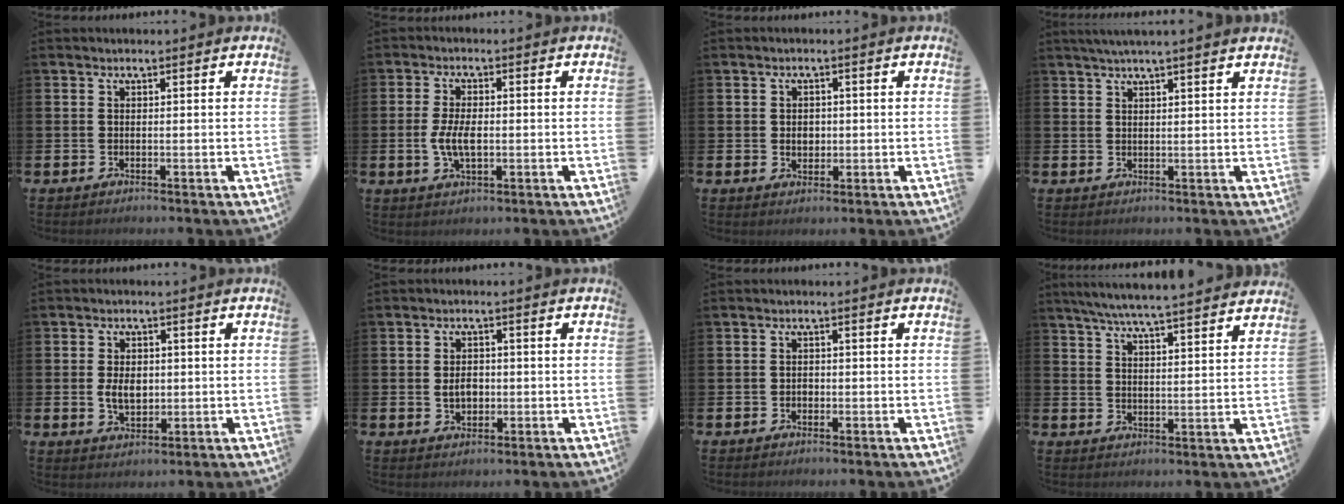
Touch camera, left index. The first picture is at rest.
{"total": 4.6, "force": [-0.3, 2.2, 4.0], "torque": [-0.081, -0.002, -0.012]}
{"total": 1.9, "force": [0.1, 1.7, 1.0], "torque": [0.000, 0.002, -0.006]}
{"total": 2.6, "force": [2.4, -0.4, 0.9], "torque": [-0.026, -0.001, 0.044]}
{"total": 4.0, "force": [0.0, 2.7, 2.9], "torque": [-0.036, 0.001, -0.006]}
{"total": 2.9, "force": [-0.2, 2.2, 2.0], "torque": [-0.018, -0.001, -0.011]}
{"total": 0.9, "force": [-0.3, 0.8, 0.4], "torque": [-0.002, 0.003, -0.008]}
{"total": 6.5, "force": [6.2, -0.2, 1.9], "torque": [-0.060, -0.034, 0.110]}